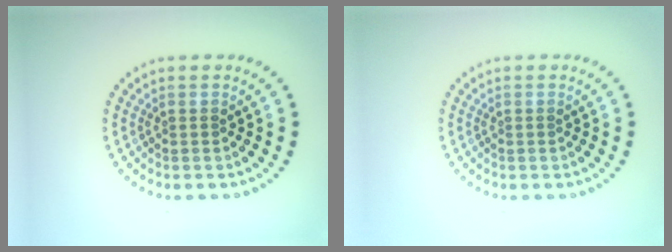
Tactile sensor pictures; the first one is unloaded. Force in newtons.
{"total": 0.0}